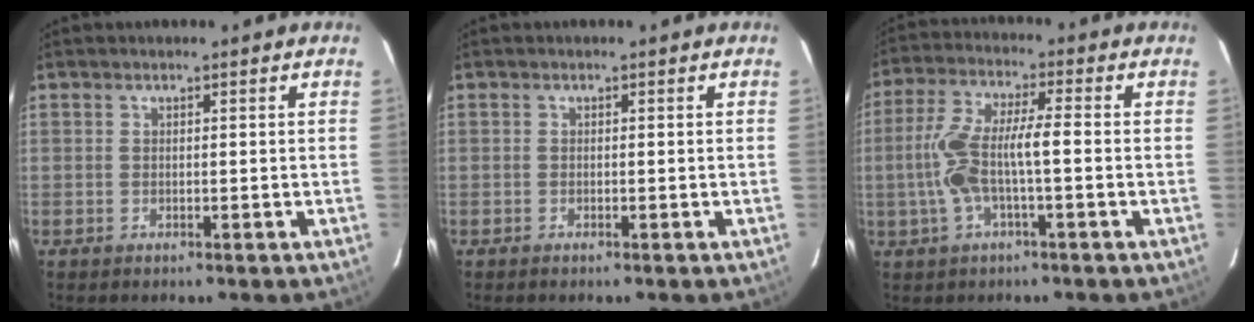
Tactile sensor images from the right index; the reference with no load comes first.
{"total": 0.7, "force": [-0.6, -0.1, 0.3], "torque": [-0.009, -0.002, -0.008]}
{"total": 8.6, "force": [-1.4, 1.4, 8.4], "torque": [-0.180, 0.022, -0.029]}